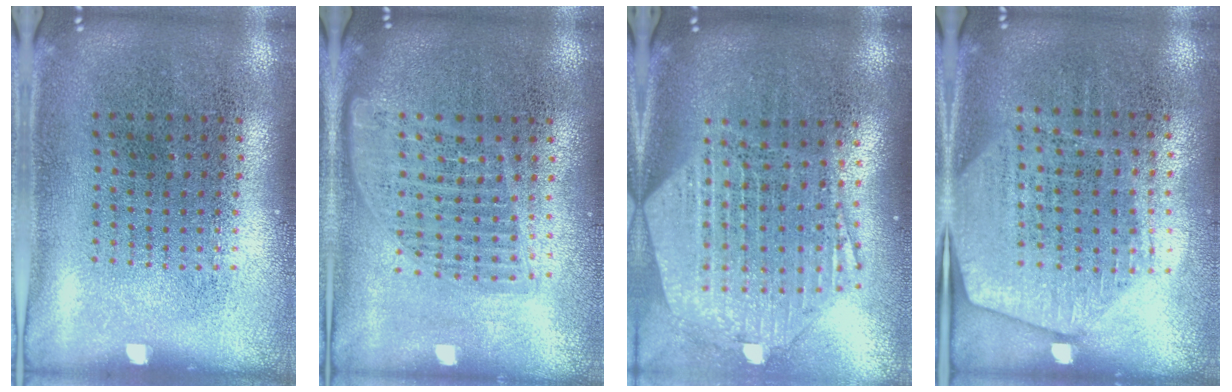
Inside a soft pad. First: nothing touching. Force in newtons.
{"total": 1.6, "press": 1.5, "slide": 0.7}
{"total": 2.8, "press": 2.2, "slide": 1.7}
{"total": 1.9, "press": 1.7, "slide": 0.9}